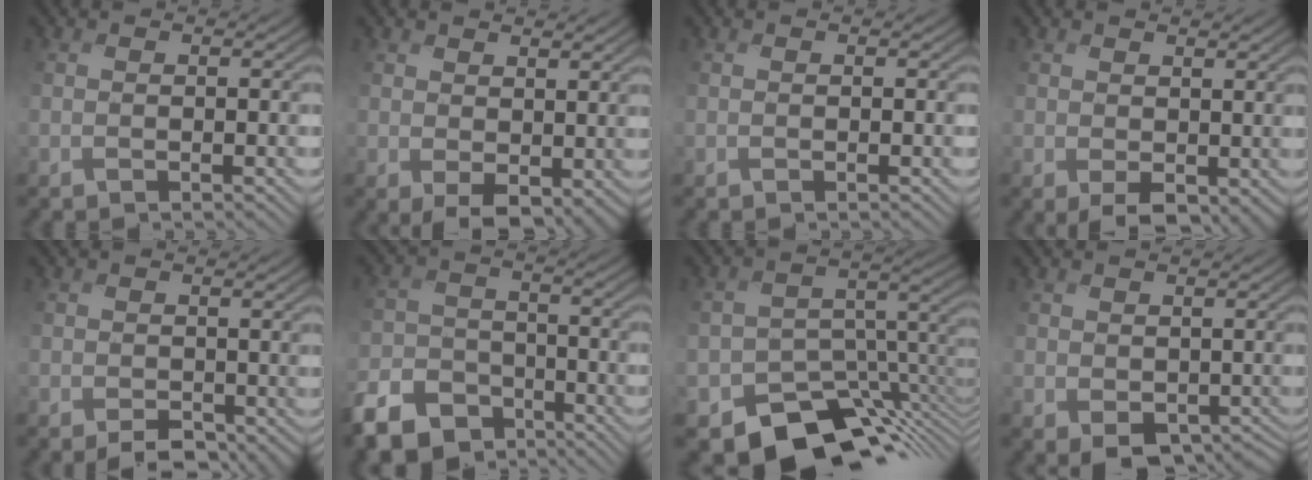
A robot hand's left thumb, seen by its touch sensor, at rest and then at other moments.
{"total": 3.9, "force": [0.6, 2.6, 2.8], "torque": [-0.057, -0.016, 0.020]}
{"total": 0.0}
{"total": 3.3, "force": [0.0, 2.3, 2.4], "torque": [-0.050, -0.015, 0.006]}
{"total": 2.6, "force": [-1.0, 2.0, 1.3], "torque": [-0.030, -0.013, -0.017]}
{"total": 10.6, "force": [-7.8, 6.2, 3.6], "torque": [-0.103, -0.020, -0.129]}
{"total": 12.3, "force": [-8.8, 6.5, 5.5], "torque": [-0.090, -0.033, -0.120]}
{"total": 3.7, "force": [-0.3, 3.0, 2.2], "torque": [-0.056, -0.023, 0.002]}